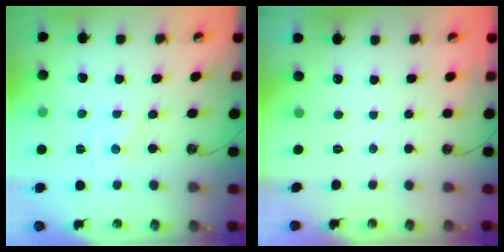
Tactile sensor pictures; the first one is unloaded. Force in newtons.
{"total": 0.0}